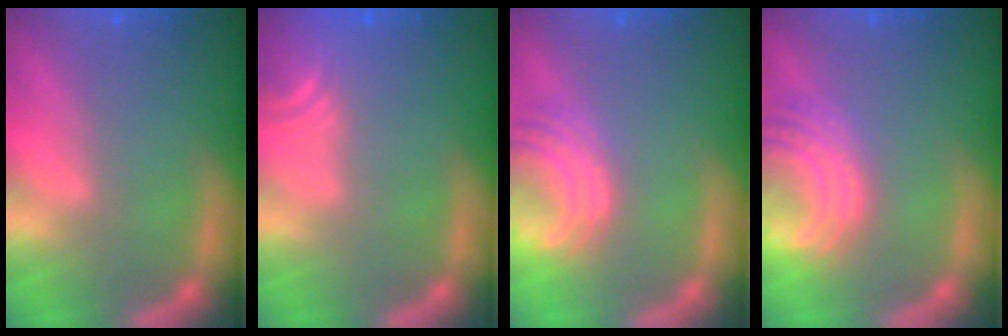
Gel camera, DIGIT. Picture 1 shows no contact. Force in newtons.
{"total": 4.5}
{"total": 5.1}
{"total": 6.5}